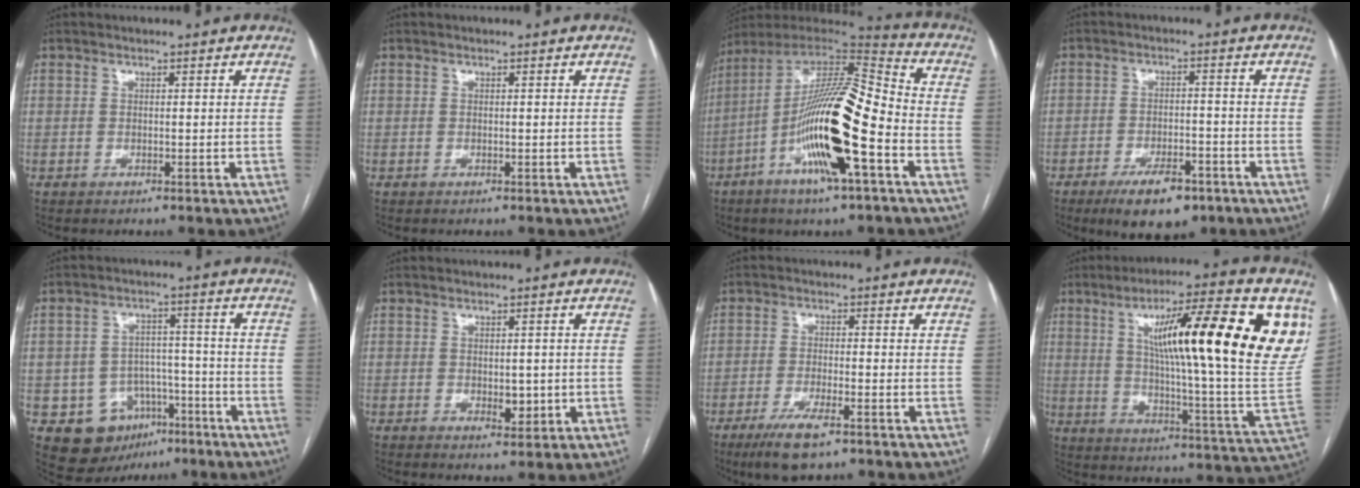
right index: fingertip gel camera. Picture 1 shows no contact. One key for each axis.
{"total": 0.0}
{"total": 20.0, "fx": -6.8, "fy": 2.9, "fz": 18.5, "tx": -0.342, "ty": -0.007, "tz": -0.121}
{"total": 8.6, "fx": -5.5, "fy": 3.4, "fz": 5.6, "tx": -0.090, "ty": -0.005, "tz": -0.085}
{"total": 10.1, "fx": -4.8, "fy": 8.2, "fz": 3.3, "tx": -0.047, "ty": 0.028, "tz": -0.061}
{"total": 3.8, "fx": -0.5, "fy": 2.2, "fz": 3.1, "tx": -0.036, "ty": 0.000, "tz": 0.002}
{"total": 7.0, "fx": -4.4, "fy": 1.2, "fz": 5.3, "tx": -0.105, "ty": -0.015, "tz": -0.074}
{"total": 27.1, "fx": 10.2, "fy": 2.1, "fz": 25.0, "tx": -0.319, "ty": 0.014, "tz": 0.149}